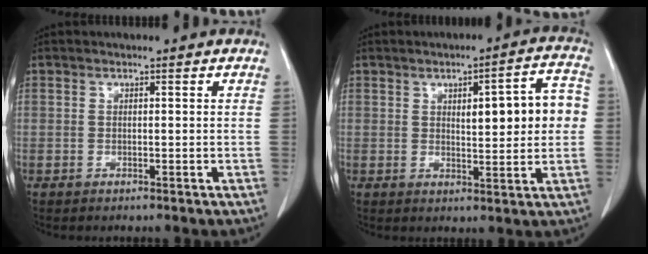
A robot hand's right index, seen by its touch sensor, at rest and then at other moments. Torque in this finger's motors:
{"motor_torque": [0.45, 0.23, 0.17, 0.07]}